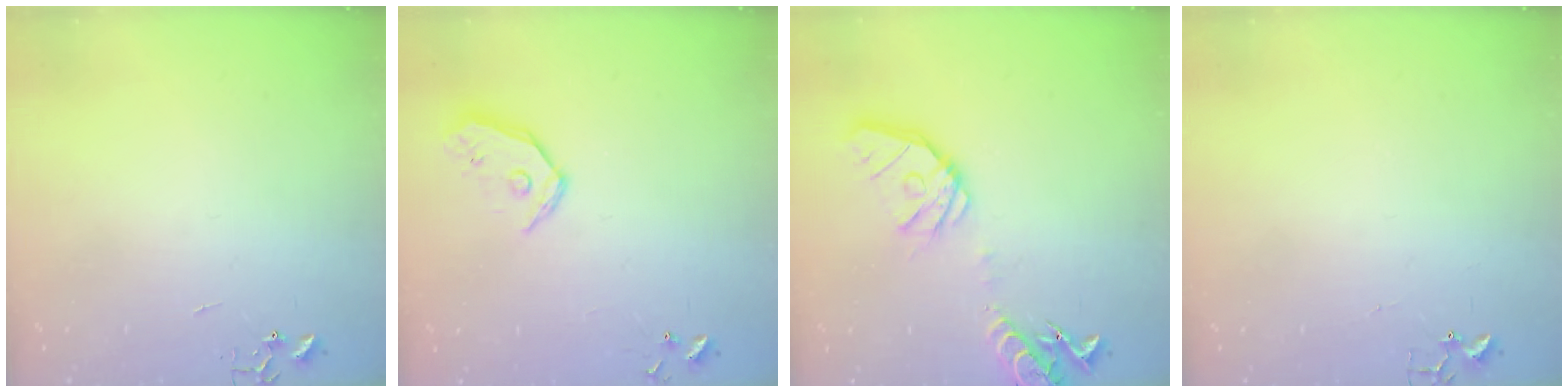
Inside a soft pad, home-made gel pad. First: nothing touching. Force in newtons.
{"total": 10.3, "press": 10.2, "slide": 1.6}
{"total": 17.5, "press": 17.2, "slide": 3.1}
{"total": 2.4, "press": 2.4, "slide": 0.3}